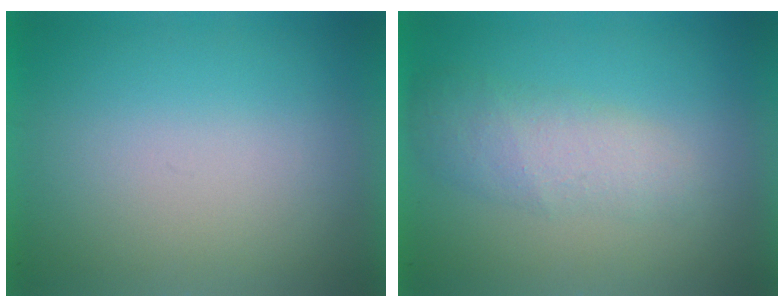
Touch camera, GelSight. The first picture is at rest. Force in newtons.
{"total": 2.3}